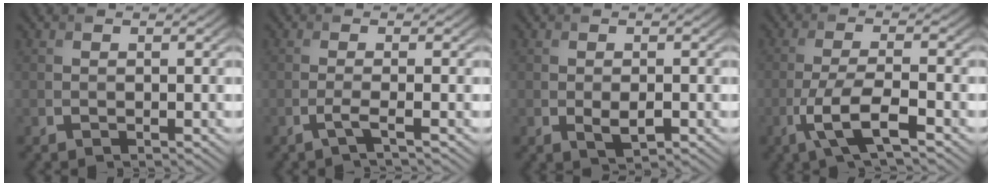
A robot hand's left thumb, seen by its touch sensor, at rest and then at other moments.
{"total": 1.9, "force": [-0.8, 0.2, 1.7], "torque": [-0.028, 0.004, -0.028]}
{"total": 2.3, "force": [-0.6, 1.2, 1.8], "torque": [-0.035, -0.009, -0.005]}
{"total": 6.2, "force": [-3.1, 1.3, 5.2], "torque": [-0.105, 0.004, -0.066]}